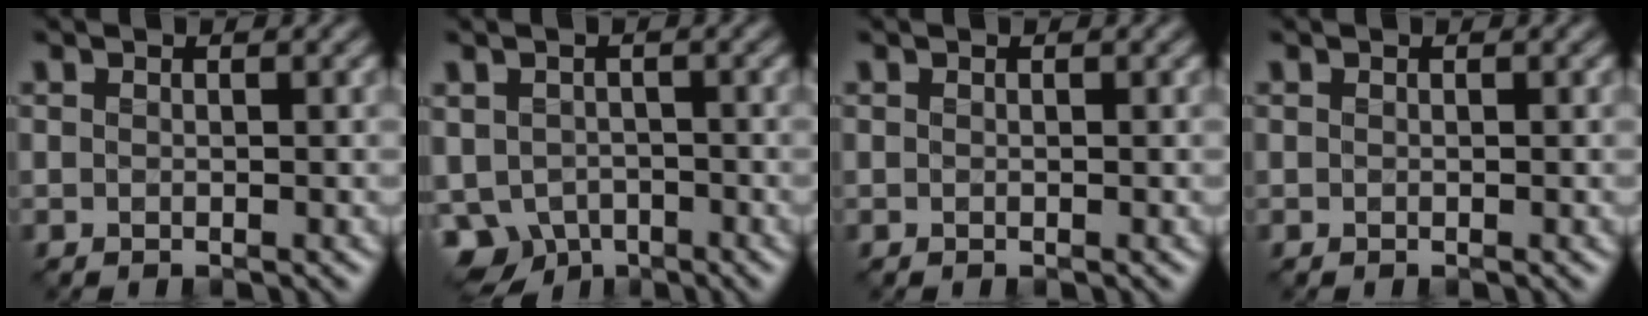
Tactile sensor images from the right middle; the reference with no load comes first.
{"total": 5.0, "force": [-2.6, 3.7, 2.3], "torque": [-0.050, -0.013, -0.051]}
{"total": 0.0}
{"total": 0.0}